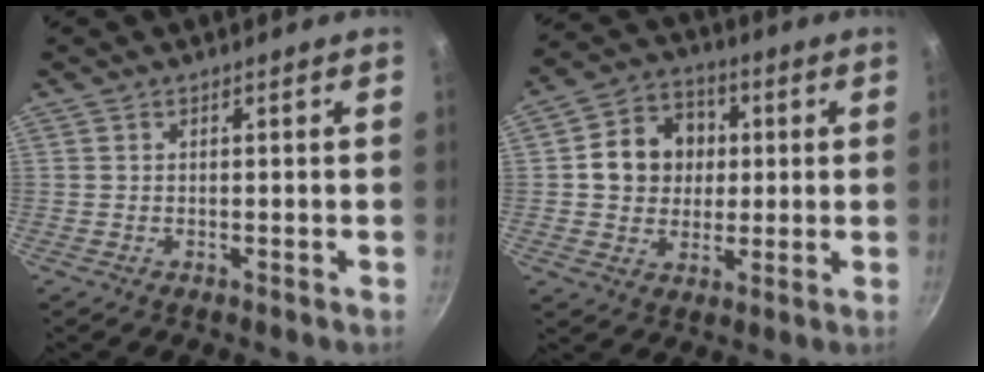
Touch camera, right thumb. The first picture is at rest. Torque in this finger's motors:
{"motor_torque": [-0.05, 0.19, 0.39, -0.35, 0.13]}